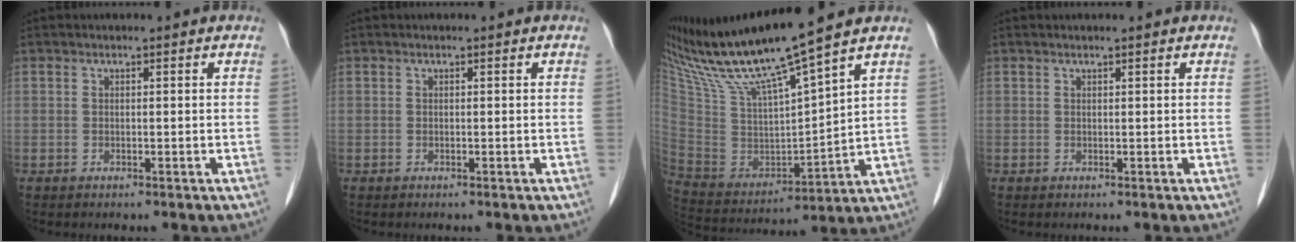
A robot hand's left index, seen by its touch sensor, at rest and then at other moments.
{"total": 0.0}
{"total": 19.1, "force": [15.5, -0.7, 11.2], "torque": [-0.205, -0.007, 0.295]}
{"total": 1.0, "force": [0.8, 0.1, 0.6], "torque": [-0.011, 0.013, 0.013]}